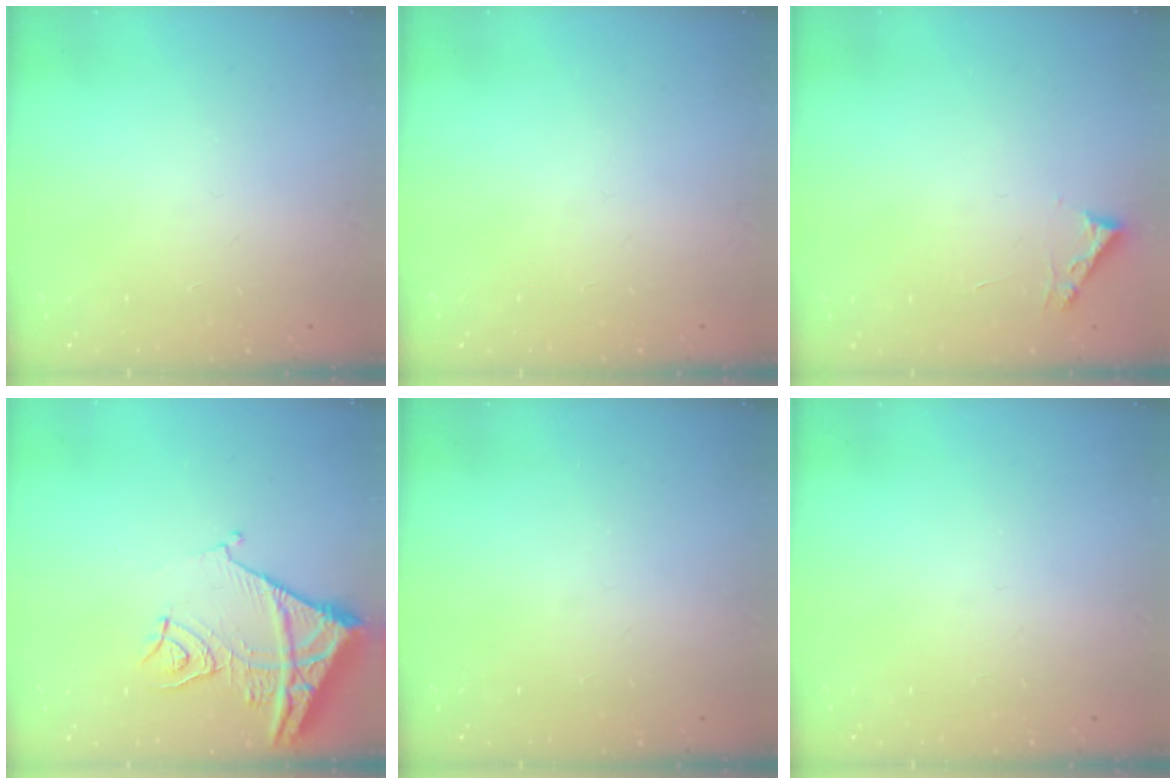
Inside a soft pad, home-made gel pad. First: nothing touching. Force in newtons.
{"total": 0.0}
{"total": 2.7, "press": 2.7, "slide": 0.3}
{"total": 12.8, "press": 12.7, "slide": 1.6}
{"total": 0.0}
{"total": 0.0}